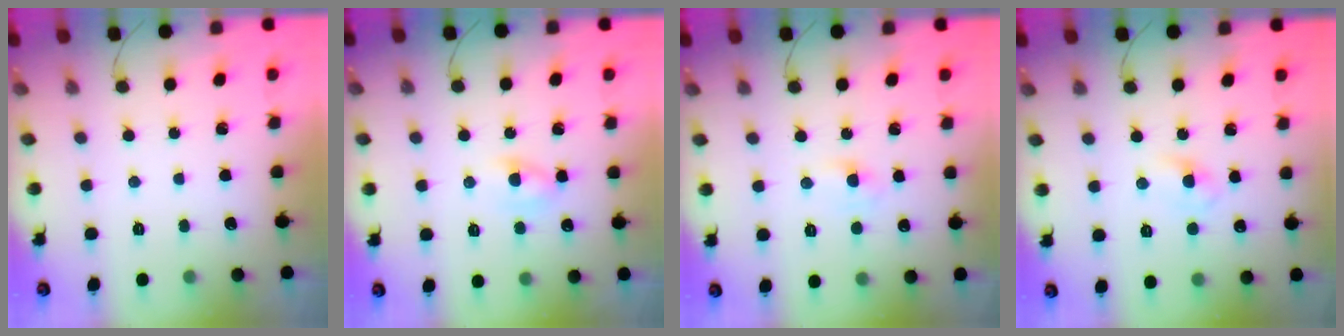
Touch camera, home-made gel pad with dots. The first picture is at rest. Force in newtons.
{"total": 3.3, "press": 3.1, "slide": 1.1}
{"total": 2.4, "press": 2.2, "slide": 0.9}
{"total": 2.7, "press": 2.4, "slide": 1.1}